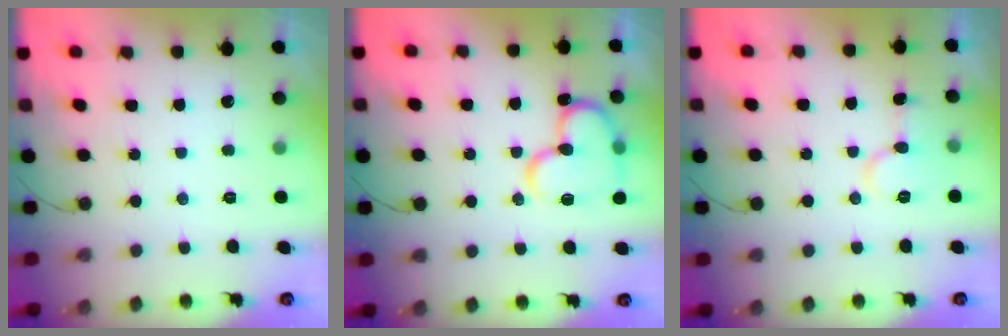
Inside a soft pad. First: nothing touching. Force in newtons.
{"total": 17.3, "press": 17.2, "slide": 1.6}
{"total": 8.3, "press": 8.3, "slide": 0.5}